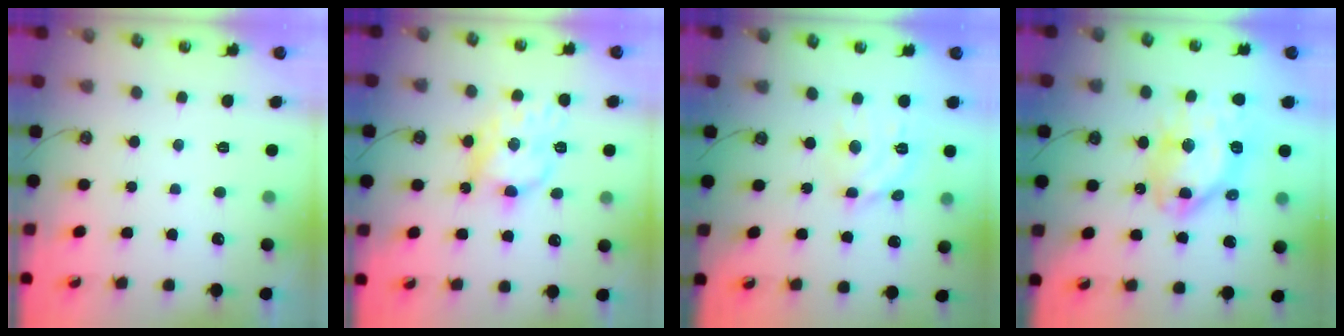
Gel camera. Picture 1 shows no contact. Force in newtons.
{"total": 11.3, "press": 11.2, "slide": 0.7}
{"total": 11.1, "press": 11.1, "slide": 0.6}
{"total": 14.3, "press": 14.2, "slide": 1.5}